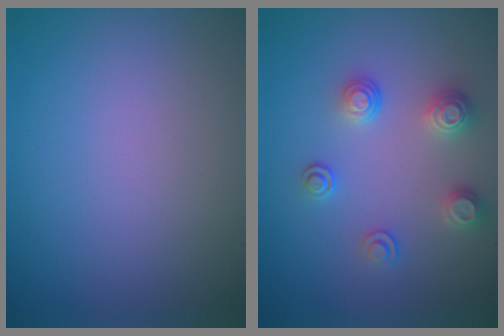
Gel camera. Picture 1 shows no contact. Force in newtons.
{"total": 2.7, "press": 2.6, "slide": 0.3}